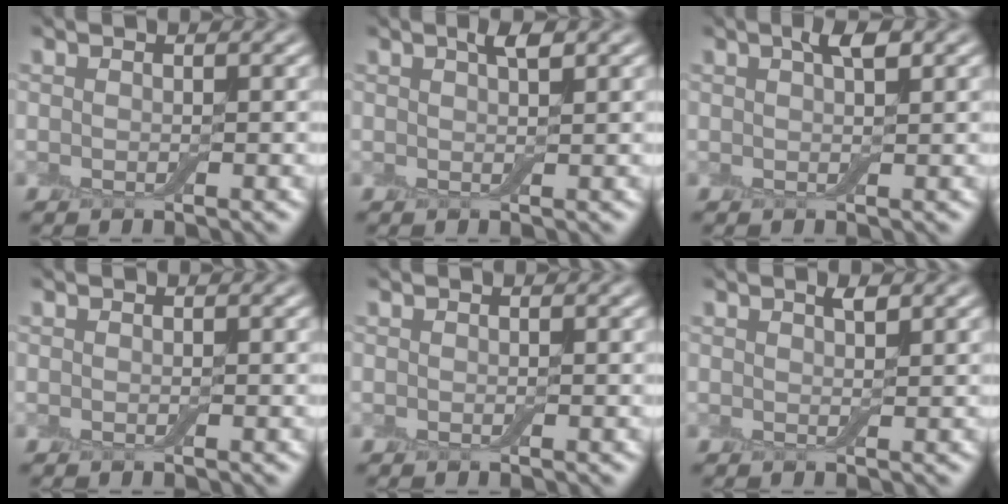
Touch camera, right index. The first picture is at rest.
{"total": 1.7, "force": [1.0, 0.3, 1.3], "torque": [-0.019, 0.003, 0.014]}
{"total": 2.0, "force": [1.0, 0.4, 1.7], "torque": [-0.023, 0.003, 0.015]}
{"total": 0.0}
{"total": 0.0}
{"total": 1.0, "force": [0.7, 0.1, 0.7], "torque": [-0.014, -0.001, 0.011]}